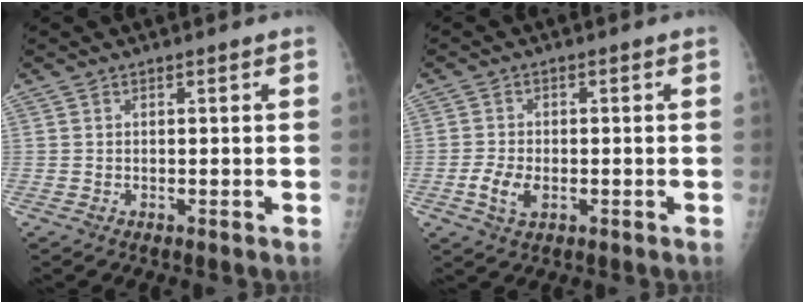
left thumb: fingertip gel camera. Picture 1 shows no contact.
{"total": 4.4, "force": [-1.3, 2.6, 3.3], "torque": [-0.069, 0.002, -0.024]}